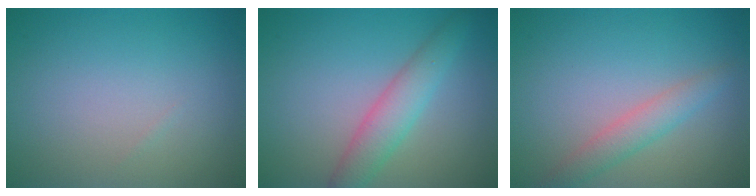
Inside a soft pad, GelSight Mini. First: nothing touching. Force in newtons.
{"total": 3.5, "press": 3.5, "slide": 0.1}
{"total": 2.5, "press": 2.5, "slide": 0.1}